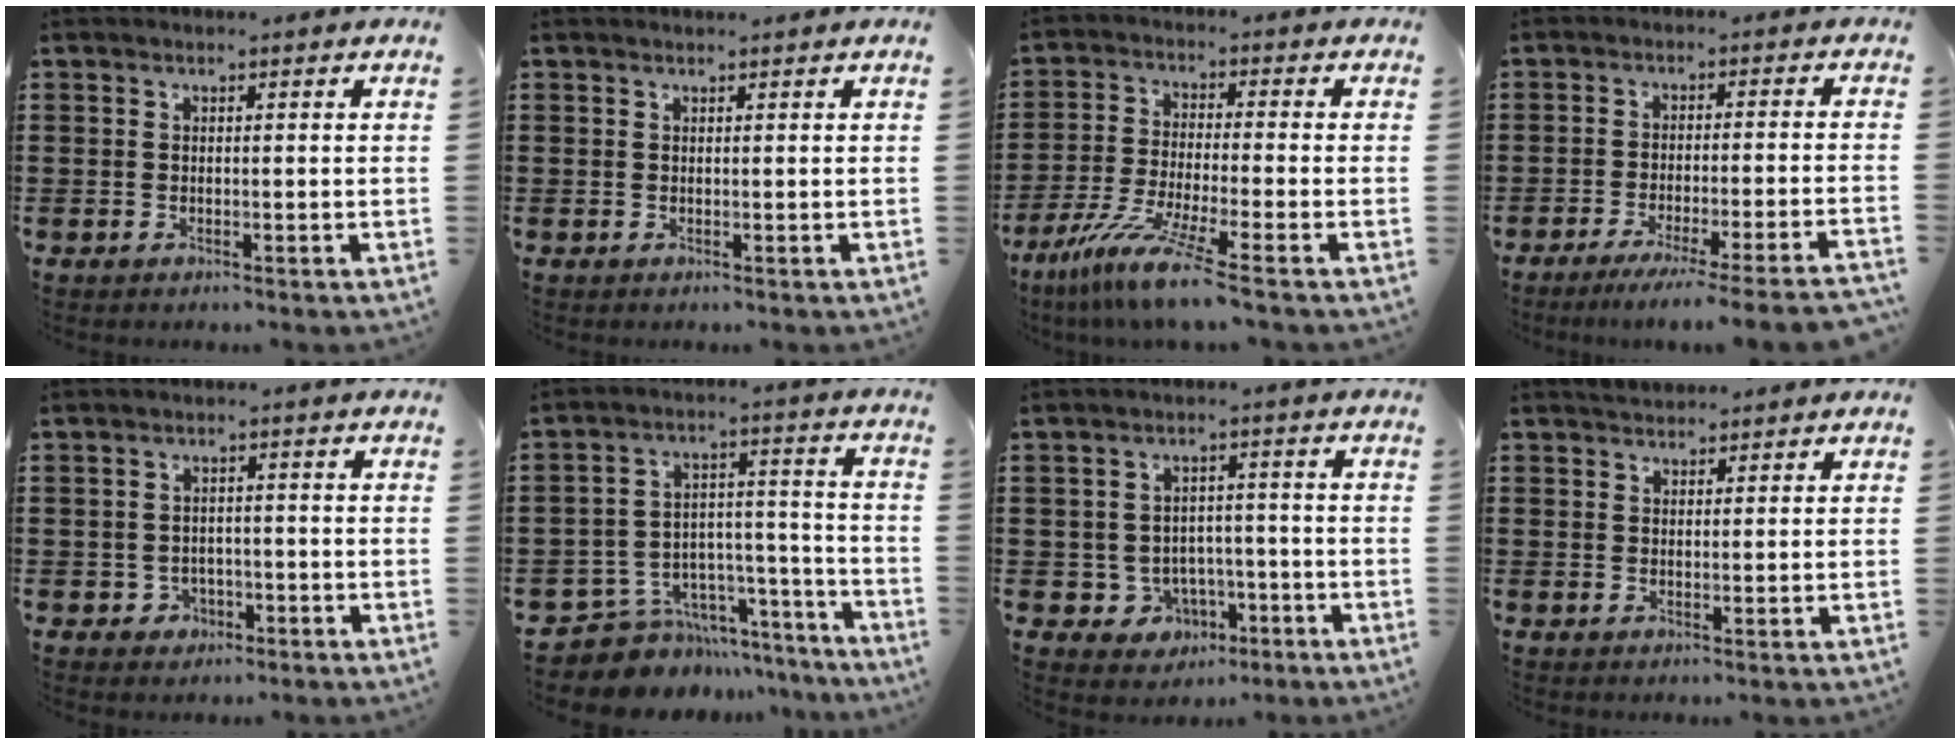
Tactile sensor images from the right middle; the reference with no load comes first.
{"total": 0.5, "force": [0.5, 0.0, 0.0], "torque": [-0.003, 0.000, 0.010]}
{"total": 7.9, "force": [-6.0, -0.3, 5.2], "torque": [-0.117, -0.021, -0.118]}
{"total": 4.8, "force": [-4.0, -0.7, 2.5], "torque": [-0.038, -0.016, -0.076]}
{"total": 2.1, "force": [-1.2, 1.6, 0.4], "torque": [-0.015, 0.002, -0.030]}
{"total": 6.9, "force": [-5.7, 3.8, 0.5], "torque": [-0.010, 0.017, -0.106]}
{"total": 4.2, "force": [-2.0, 3.5, 1.1], "torque": [-0.032, 0.010, -0.040]}
{"total": 1.5, "force": [1.4, 0.5, -0.1], "torque": [0.007, 0.002, 0.026]}